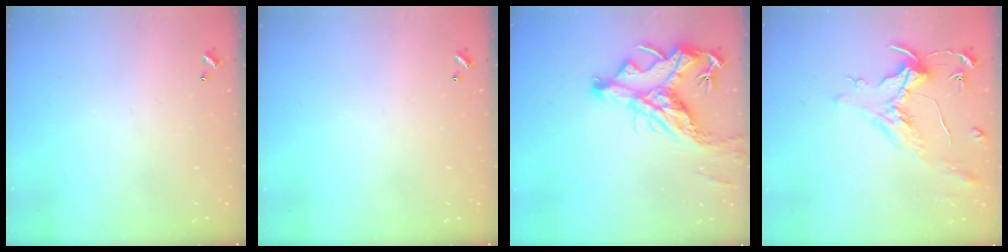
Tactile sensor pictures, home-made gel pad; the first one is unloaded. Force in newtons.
{"total": 0.0}
{"total": 11.8, "press": 11.6, "slide": 1.9}
{"total": 1.6, "press": 1.4, "slide": 0.7}